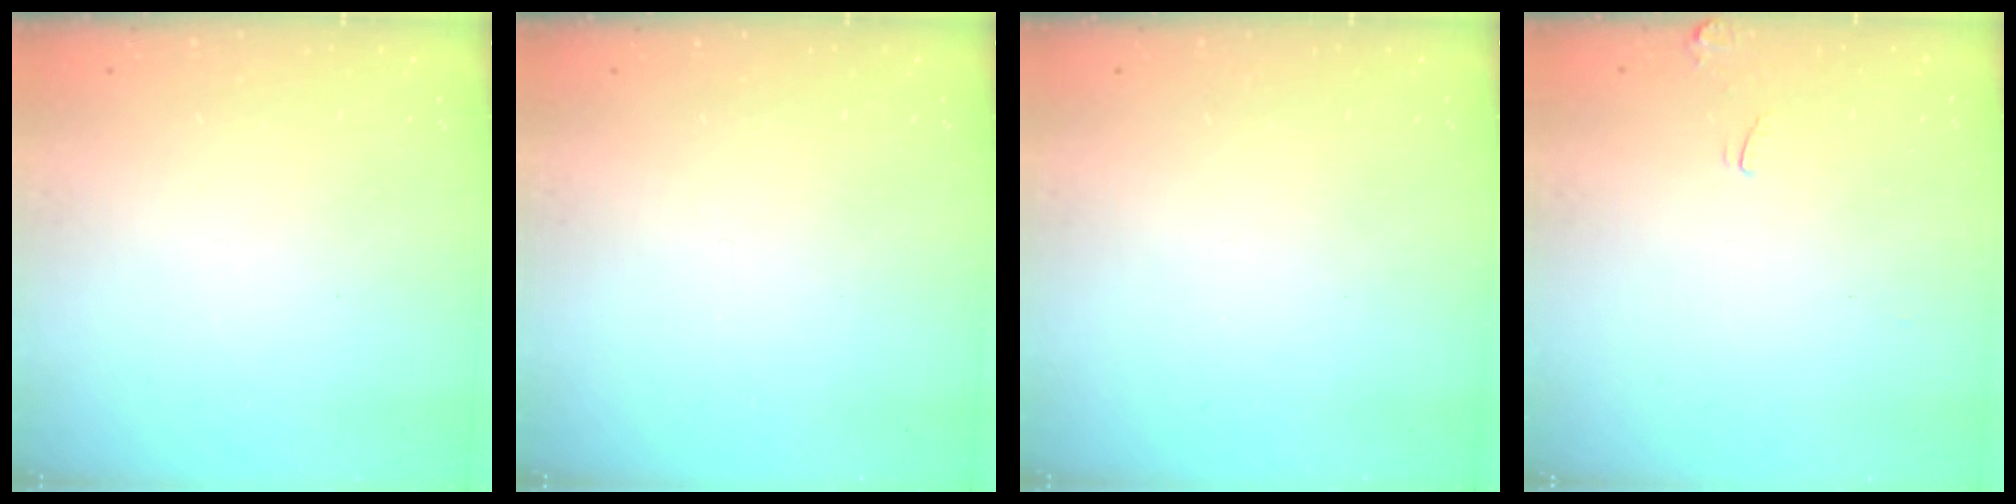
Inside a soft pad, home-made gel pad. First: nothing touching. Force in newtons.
{"total": 0.0}
{"total": 0.0}
{"total": 2.6, "press": 2.5, "slide": 0.2}